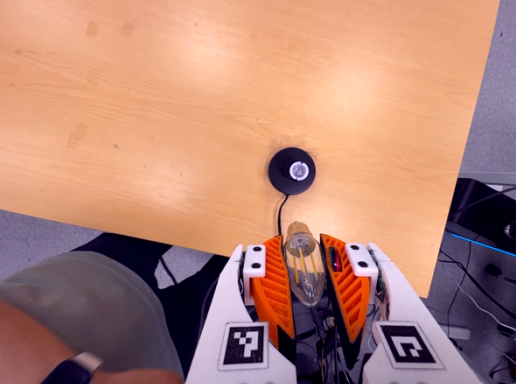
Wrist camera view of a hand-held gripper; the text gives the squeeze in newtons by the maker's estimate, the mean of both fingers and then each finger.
{"total": 20.6, "left": 23.4, "right": 17.7}